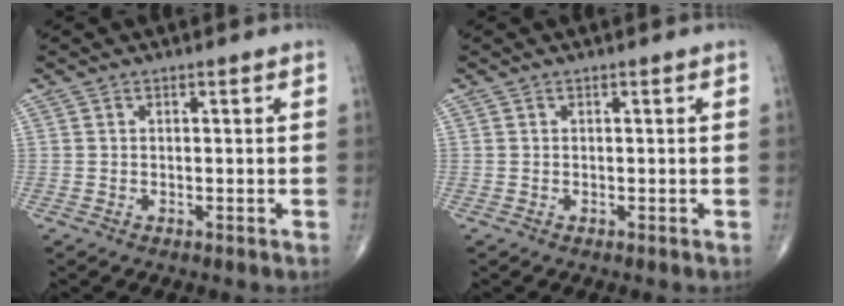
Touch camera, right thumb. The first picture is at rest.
{"total": 0.0}